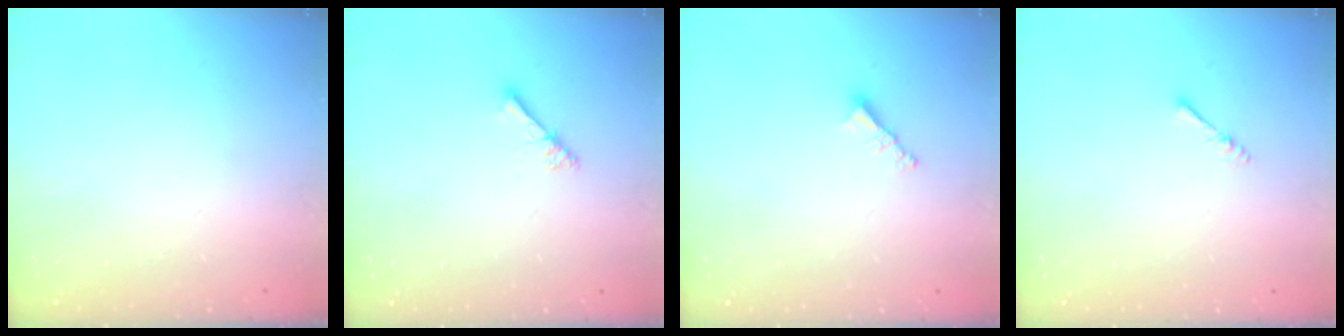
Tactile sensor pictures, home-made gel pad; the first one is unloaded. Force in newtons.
{"total": 3.3, "press": 3.3, "slide": 0.5}
{"total": 2.3, "press": 2.3, "slide": 0.1}
{"total": 2.4, "press": 2.3, "slide": 0.5}